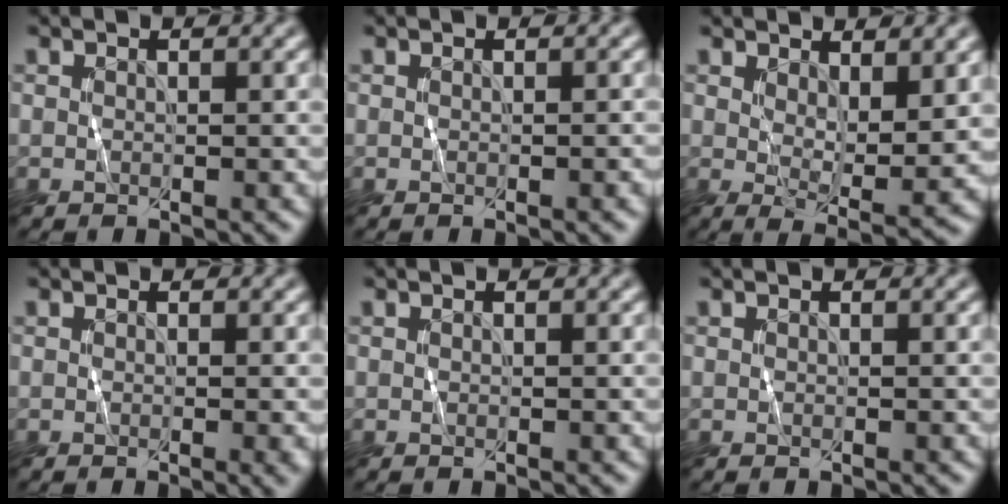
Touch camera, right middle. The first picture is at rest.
{"total": 0.7, "force": [-0.2, 0.1, 0.6], "torque": [-0.007, 0.001, -0.002]}
{"total": 4.5, "force": [1.9, 1.5, 3.8], "torque": [-0.068, -0.015, 0.037]}
{"total": 1.0, "force": [-0.1, 0.2, 1.0], "torque": [-0.013, -0.004, -0.002]}
{"total": 0.0}
{"total": 0.0}